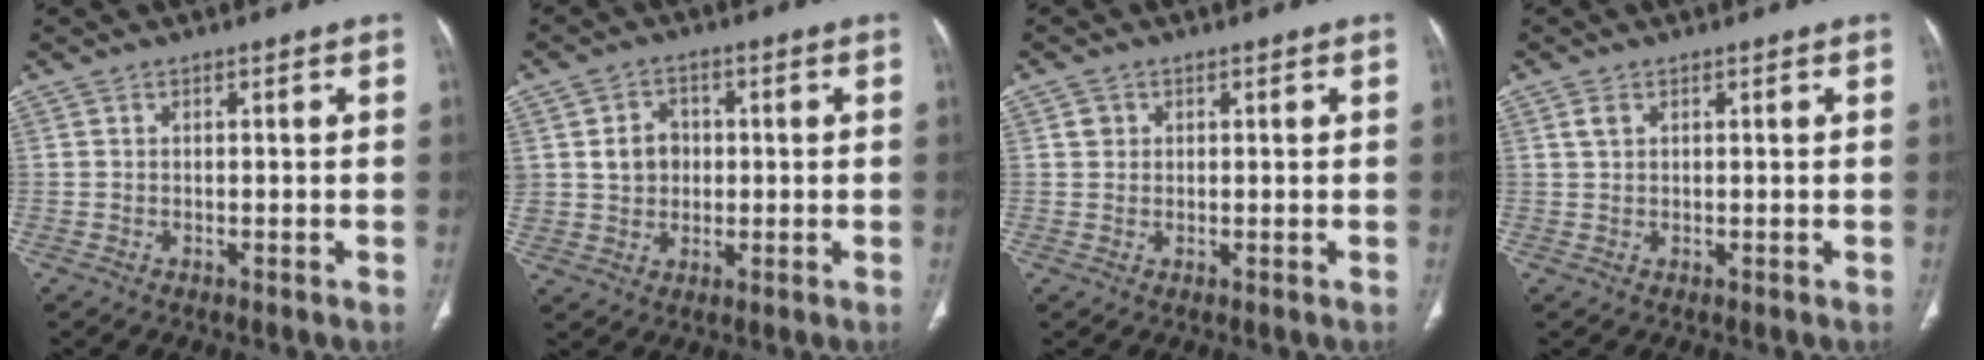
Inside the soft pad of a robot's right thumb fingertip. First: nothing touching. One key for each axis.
{"total": 6.4, "fx": 0.9, "fy": 5.4, "fz": 3.2, "tx": -0.028, "ty": 0.000, "tz": 0.017}
{"total": 1.6, "fx": 0.5, "fy": 1.5, "fz": 0.4, "tx": 0.002, "ty": -0.001, "tz": 0.007}
{"total": 1.5, "fx": 0.7, "fy": 0.9, "fz": 0.9, "tx": -0.019, "ty": 0.003, "tz": 0.016}